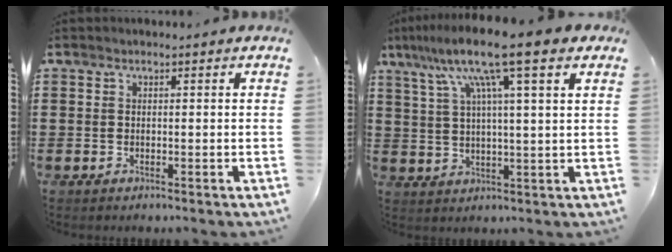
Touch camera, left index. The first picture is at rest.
{"total": 11.7, "force": [7.1, 0.4, 9.3], "torque": [-0.192, -0.011, 0.113]}